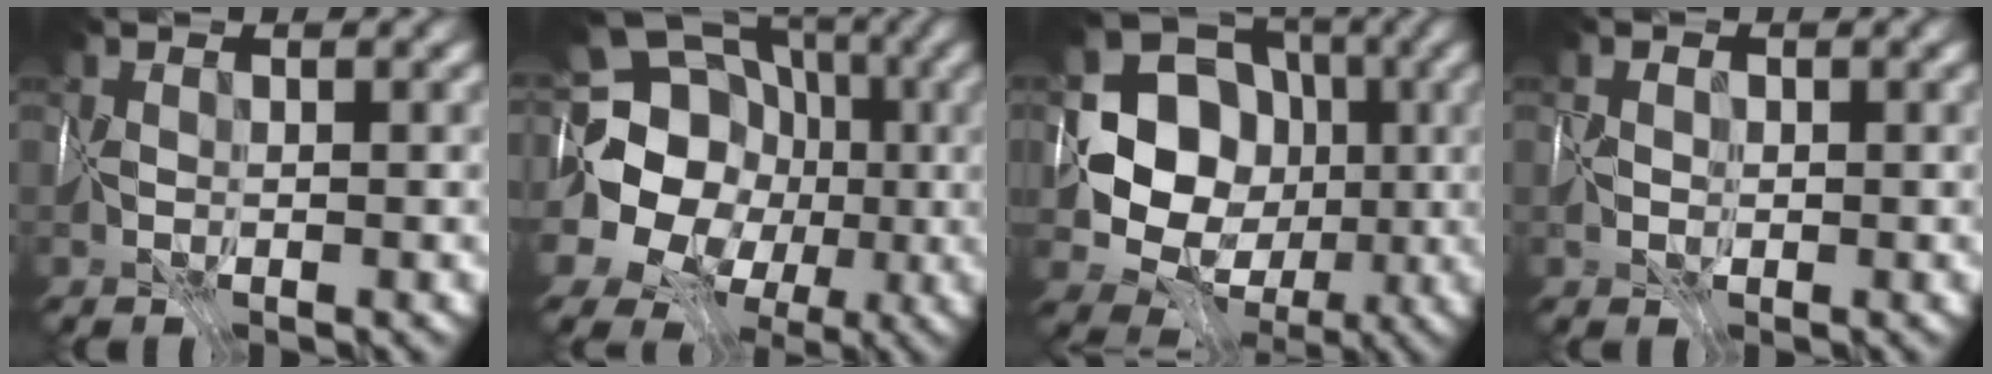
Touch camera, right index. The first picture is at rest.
{"total": 17.1, "force": [0.5, 14.9, 8.3], "torque": [-0.158, 0.026, -0.020]}
{"total": 8.1, "force": [-0.6, 7.0, 4.0], "torque": [-0.052, -0.007, -0.030]}
{"total": 0.9, "force": [-0.1, 0.9, 0.2], "torque": [0.010, 0.008, -0.012]}